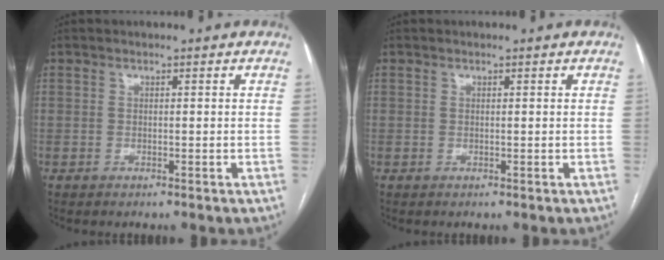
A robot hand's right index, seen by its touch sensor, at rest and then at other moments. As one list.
[{"total": 0.0}]